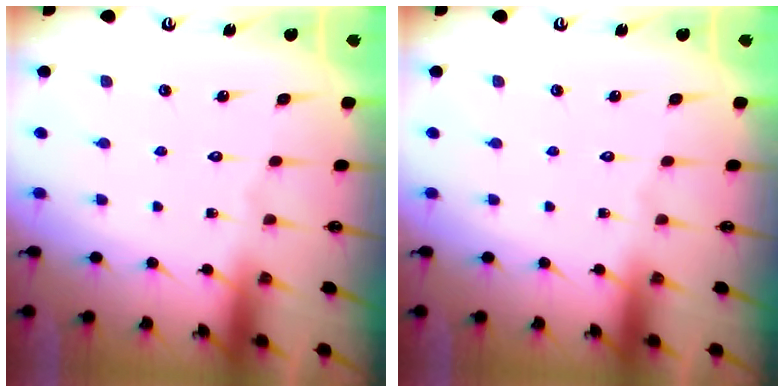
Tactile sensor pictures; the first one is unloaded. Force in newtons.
{"total": 0.0}